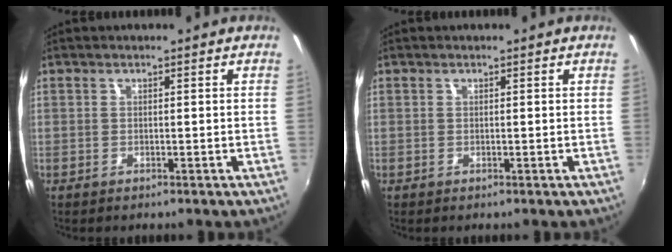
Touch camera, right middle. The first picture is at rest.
{"total": 0.0}